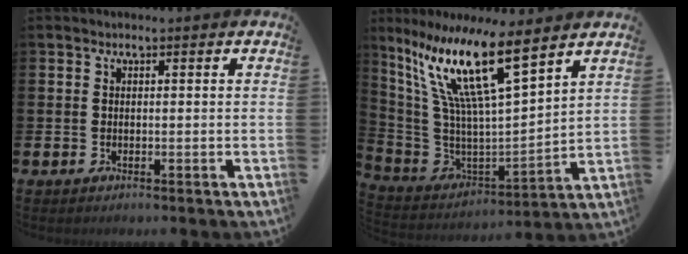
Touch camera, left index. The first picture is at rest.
{"total": 14.6, "force": [8.9, 2.8, 11.2], "torque": [-0.265, -0.058, 0.143]}